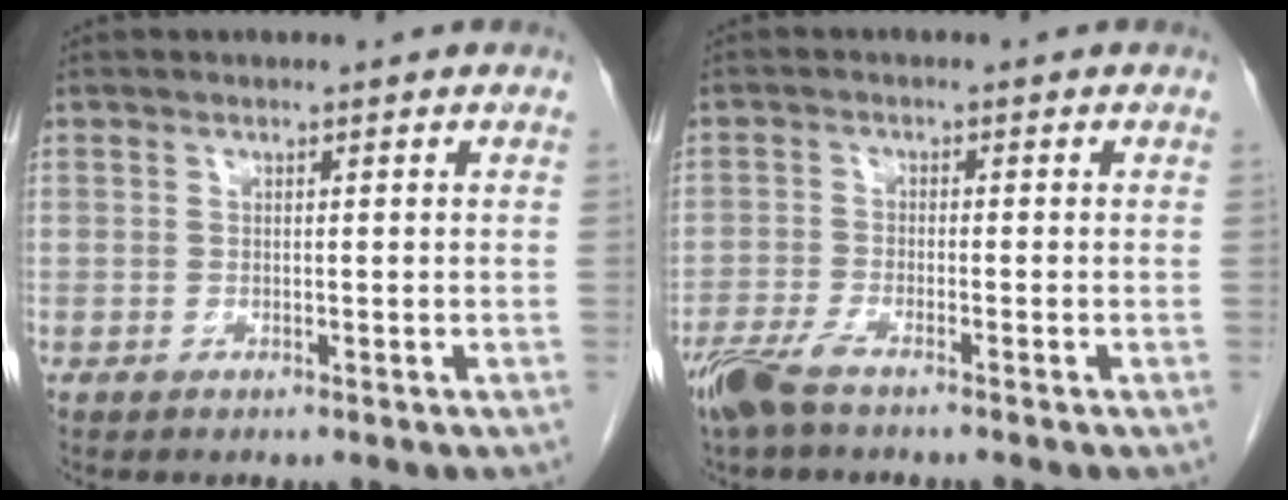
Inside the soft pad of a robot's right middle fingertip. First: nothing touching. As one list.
[{"total": 4.9, "force": [-3.8, 0.4, 3.0], "torque": [-0.064, -0.012, -0.077]}]